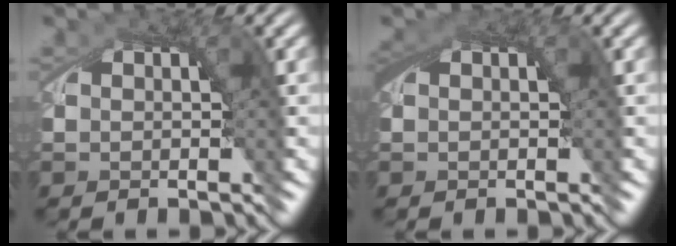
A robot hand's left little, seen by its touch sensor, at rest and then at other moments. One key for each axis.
{"total": 1.5, "fx": 0.2, "fy": 0.9, "fz": 1.2, "tx": -0.021, "ty": -0.002, "tz": 0.005}